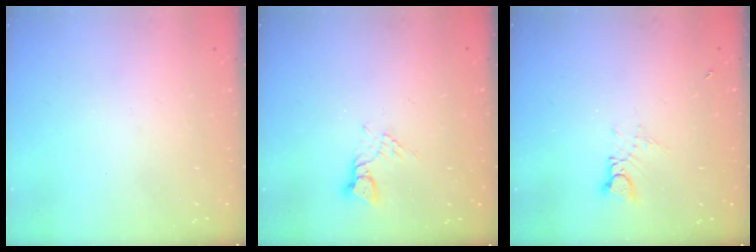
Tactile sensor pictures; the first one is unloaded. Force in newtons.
{"total": 2.6, "press": 2.6, "slide": 0.3}
{"total": 3.2, "press": 3.2, "slide": 0.2}